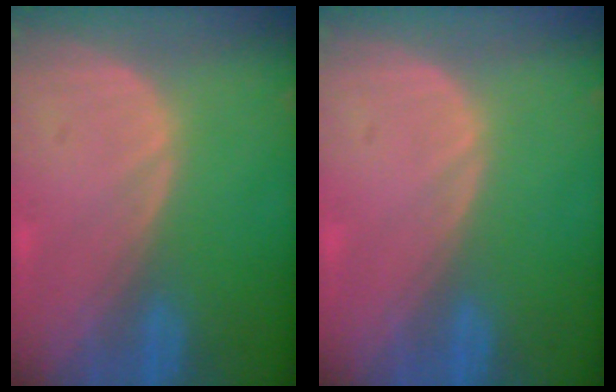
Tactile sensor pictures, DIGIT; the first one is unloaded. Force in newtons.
{"total": 0.0}